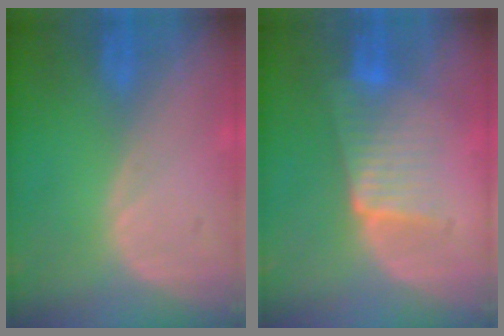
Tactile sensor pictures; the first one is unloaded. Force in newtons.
{"total": 6.2, "press": 5.9, "slide": 1.8}